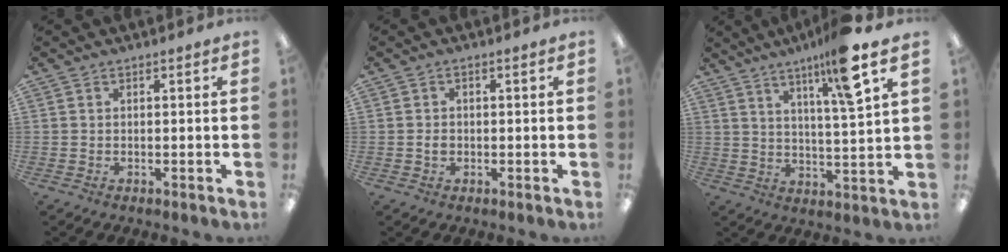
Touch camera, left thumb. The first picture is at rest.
{"total": 1.4, "force": [-0.2, 1.0, 0.9], "torque": [-0.017, 0.002, -0.005]}
{"total": 13.2, "force": [8.4, 1.2, 10.1], "torque": [-0.166, -0.034, 0.128]}